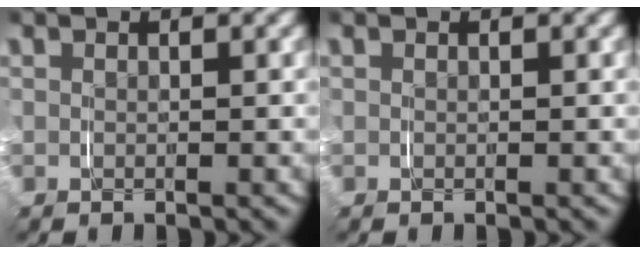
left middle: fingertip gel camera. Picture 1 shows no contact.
{"total": 0.0}